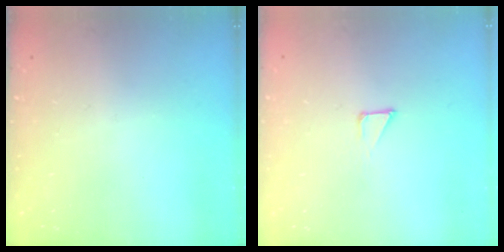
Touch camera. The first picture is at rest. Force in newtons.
{"total": 1.2, "press": 1.2, "slide": 0.0}